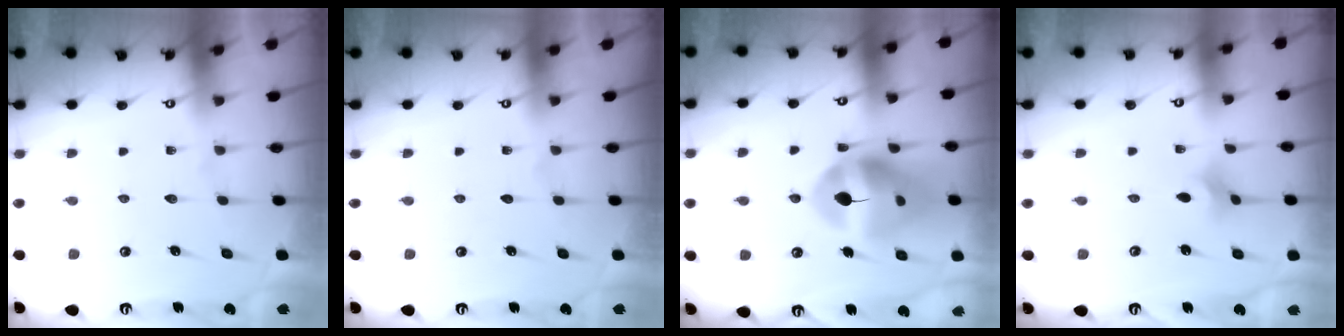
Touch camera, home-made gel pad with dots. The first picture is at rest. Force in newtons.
{"total": 0.0}
{"total": 14.8, "press": 14.7, "slide": 1.7}
{"total": 2.3, "press": 2.2, "slide": 0.5}